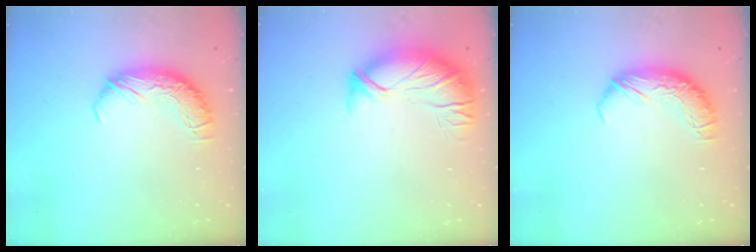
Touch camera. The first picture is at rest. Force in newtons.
{"total": 2.7, "press": 1.1, "slide": 2.4}
{"total": 0.0}